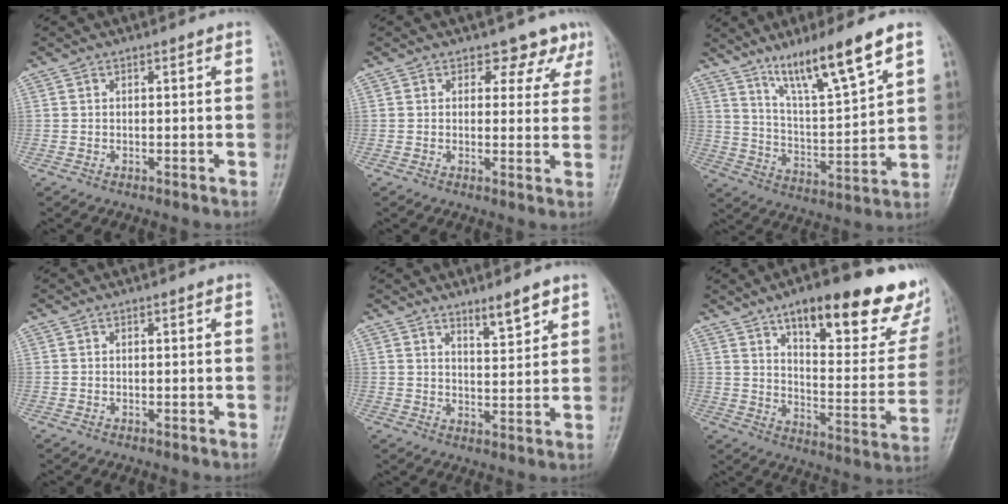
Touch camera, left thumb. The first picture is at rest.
{"total": 4.9, "force": [3.6, 3.2, 1.0], "torque": [0.020, -0.022, 0.027]}
{"total": 14.5, "force": [9.6, 1.8, 10.7], "torque": [-0.182, -0.052, 0.178]}
{"total": 0.0}
{"total": 5.1, "force": [3.9, 1.0, 3.1], "torque": [-0.041, -0.035, 0.062]}
{"total": 27.1, "force": [16.1, 9.0, 19.9], "torque": [-0.224, -0.059, 0.227]}